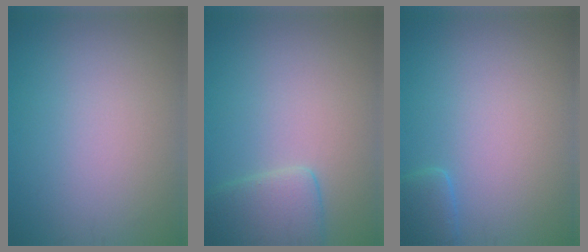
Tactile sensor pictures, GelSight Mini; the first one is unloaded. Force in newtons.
{"total": 3.3, "press": 3.3, "slide": 0.3}
{"total": 1.6, "press": 1.6, "slide": 0.2}